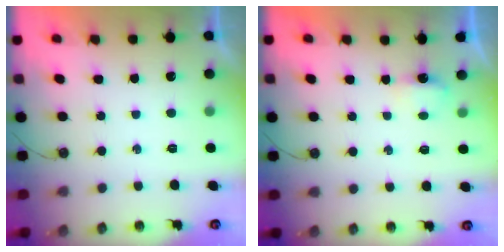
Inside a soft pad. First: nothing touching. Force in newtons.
{"total": 5.5, "press": 2.6, "slide": 4.9}